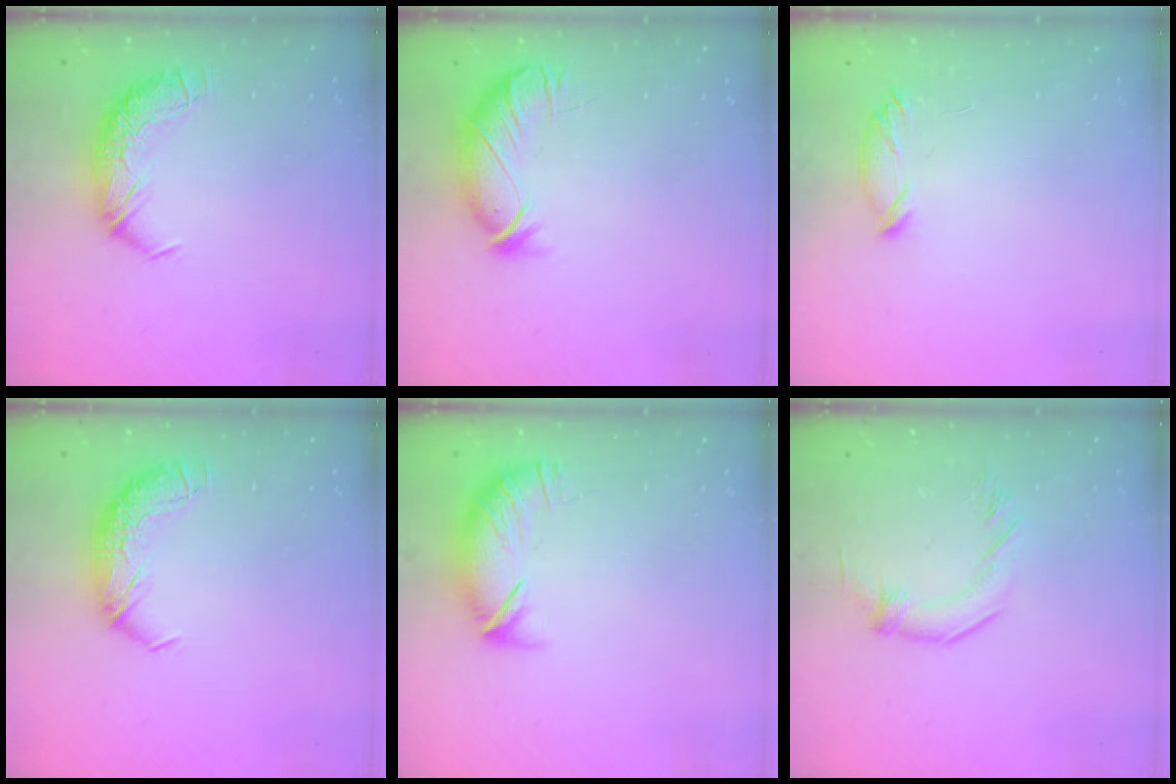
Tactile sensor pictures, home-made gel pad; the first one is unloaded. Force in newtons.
{"total": 3.8, "press": 3.5, "slide": 1.4}
{"total": 6.6, "press": 6.6, "slide": 0.7}
{"total": 0.0}
{"total": 5.3, "press": 4.9, "slide": 2.0}
{"total": 2.8, "press": 2.8, "slide": 0.2}